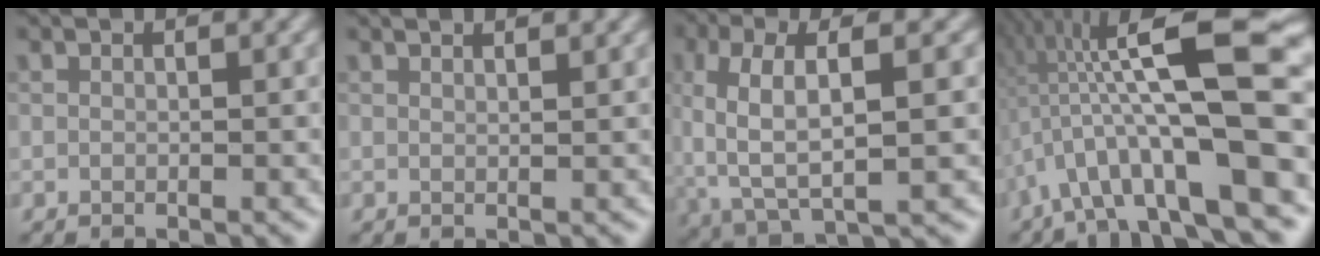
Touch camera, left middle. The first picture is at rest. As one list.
[{"total": 1.9, "force": [1.5, 0.6, 0.9], "torque": [-0.001, 0.003, 0.005]}, {"total": 7.7, "force": [0.6, 3.1, 7.0], "torque": [-0.149, 0.003, 0.006]}, {"total": 14.5, "force": [-0.5, 3.7, 14.0], "torque": [-0.226, 0.031, -0.009]}]